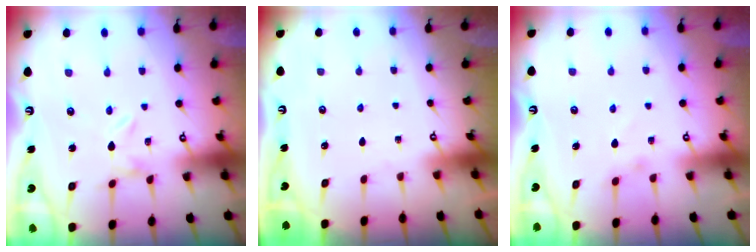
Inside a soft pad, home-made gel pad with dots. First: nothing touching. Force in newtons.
{"total": 0.0}
{"total": 2.4, "press": 2.4, "slide": 0.4}